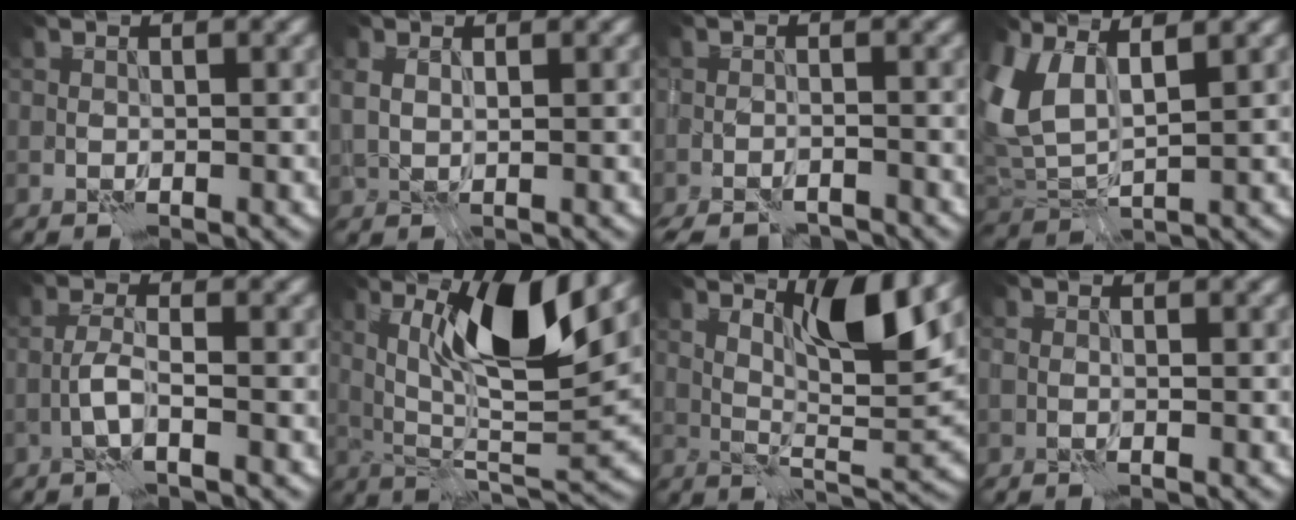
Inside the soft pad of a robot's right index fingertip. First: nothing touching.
{"total": 1.2, "force": [1.2, 0.2, 0.1], "torque": [-0.007, -0.002, 0.029]}
{"total": 3.8, "force": [-3.5, 0.7, 1.4], "torque": [-0.022, -0.003, -0.052]}
{"total": 5.5, "force": [3.2, 2.5, 3.6], "torque": [-0.097, -0.006, 0.063]}
{"total": 1.3, "force": [-0.5, -0.5, 1.2], "torque": [-0.028, 0.006, -0.013]}
{"total": 9.3, "force": [4.1, 1.4, 8.3], "torque": [-0.139, -0.012, 0.080]}
{"total": 5.9, "force": [3.7, 0.5, 4.5], "torque": [-0.079, -0.009, 0.069]}
{"total": 0.7, "force": [0.3, -0.5, -0.4], "torque": [0.004, -0.001, 0.007]}